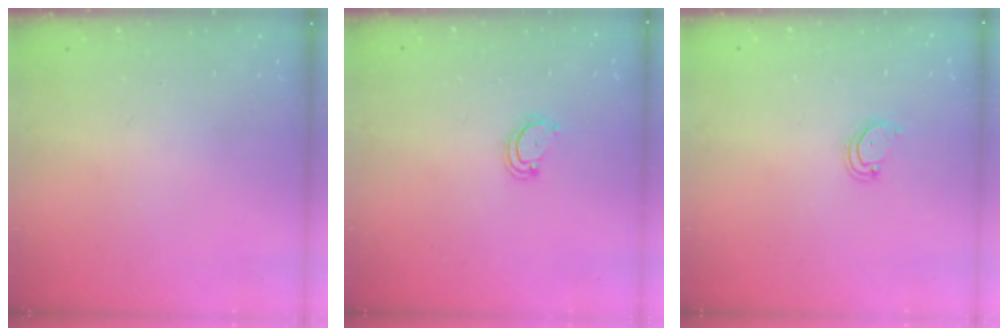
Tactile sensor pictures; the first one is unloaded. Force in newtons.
{"total": 2.6, "press": 2.6, "slide": 0.3}
{"total": 3.0, "press": 3.0, "slide": 0.2}